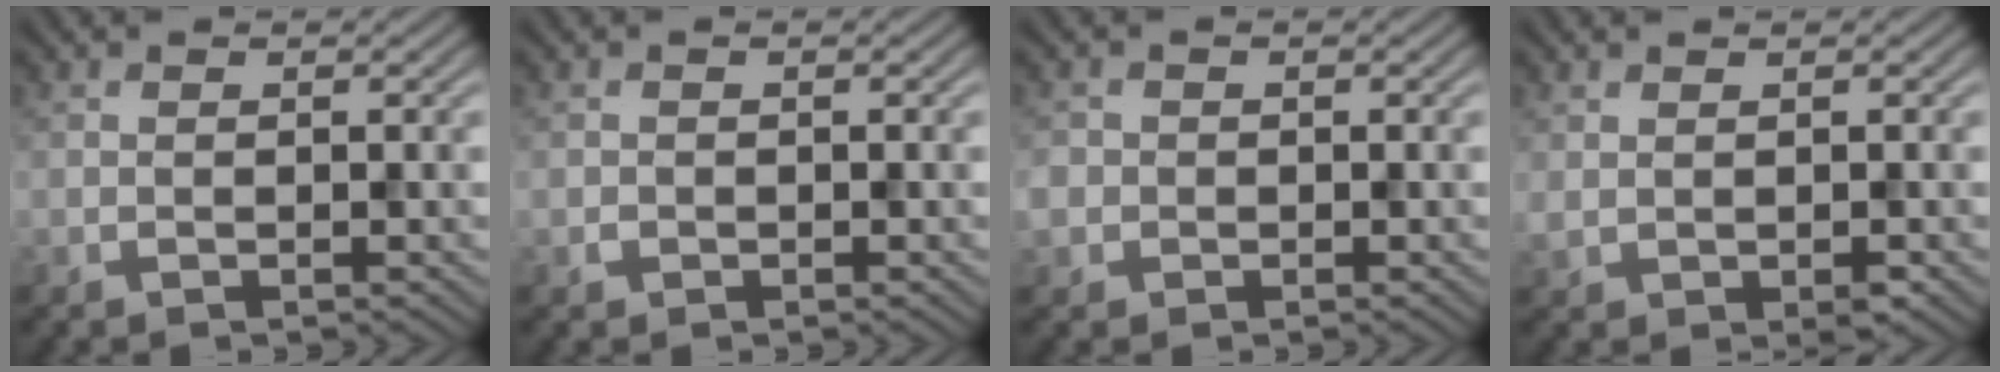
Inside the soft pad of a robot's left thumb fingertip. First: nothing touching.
{"total": 0.7, "force": [-0.3, 0.6, 0.0], "torque": [0.001, -0.004, -0.007]}
{"total": 2.7, "force": [-0.5, 2.6, 0.7], "torque": [-0.022, -0.003, -0.011]}
{"total": 1.4, "force": [0.1, 0.8, 1.1], "torque": [-0.028, -0.008, 0.007]}